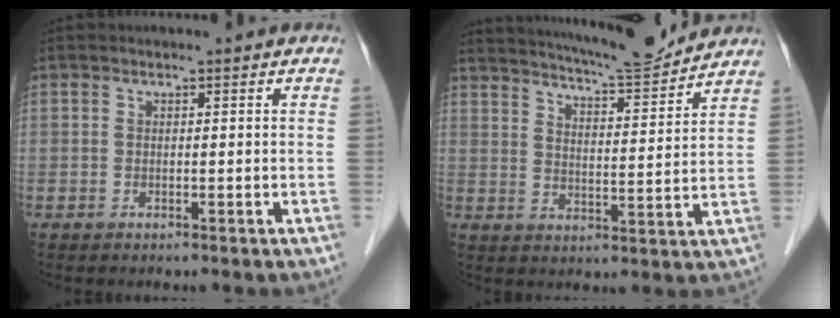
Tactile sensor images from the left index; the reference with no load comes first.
{"total": 12.8, "force": [12.0, 0.4, 4.3], "torque": [-0.076, -0.002, 0.172]}